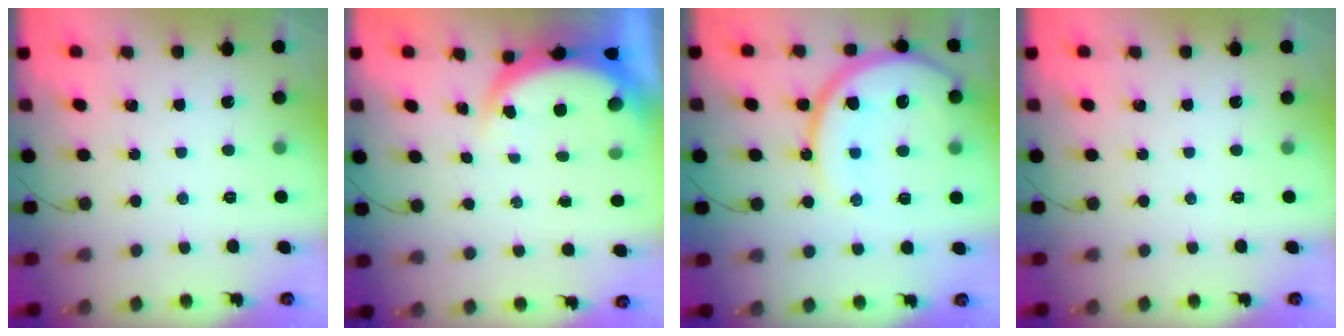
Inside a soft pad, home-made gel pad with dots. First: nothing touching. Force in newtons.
{"total": 5.3, "press": 5.2, "slide": 1.1}
{"total": 17.2, "press": 17.1, "slide": 1.7}
{"total": 0.0}